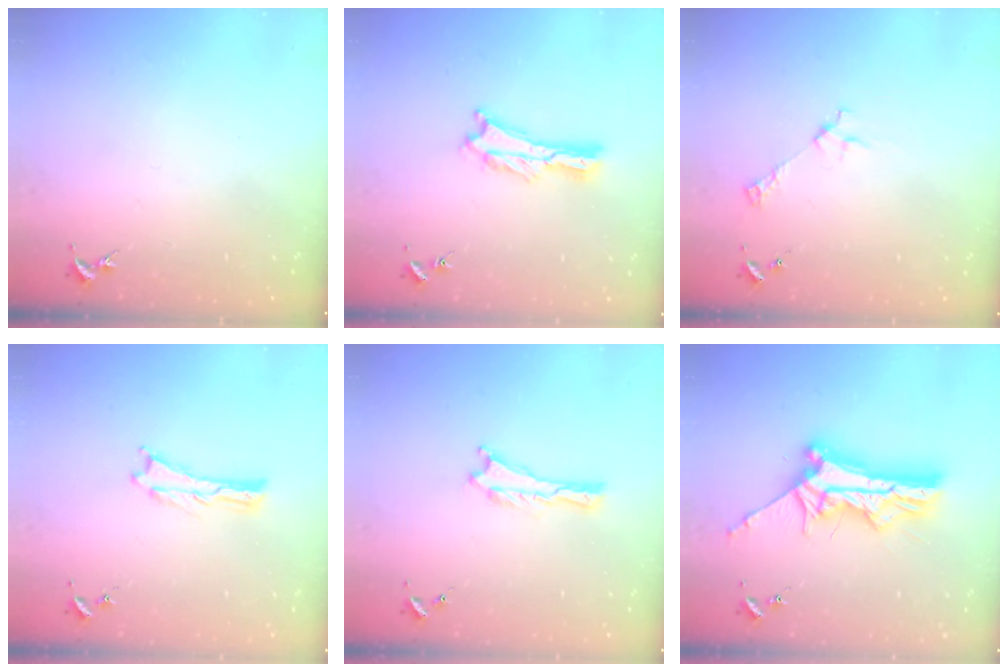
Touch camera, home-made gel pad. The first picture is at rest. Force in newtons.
{"total": 1.8, "press": 1.8, "slide": 0.2}
{"total": 2.9, "press": 2.9, "slide": 0.2}
{"total": 0.0}
{"total": 0.0}
{"total": 10.4, "press": 10.4, "slide": 1.0}